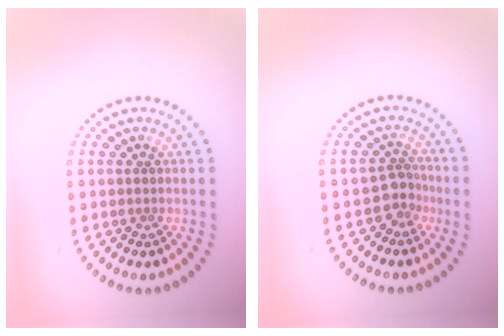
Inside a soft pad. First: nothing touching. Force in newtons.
{"total": 2.2, "press": 1.7, "slide": 1.4}